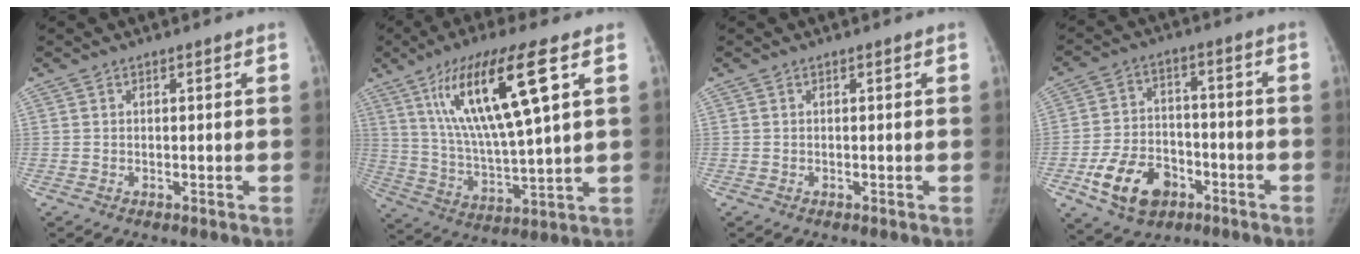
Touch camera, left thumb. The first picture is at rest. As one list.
[{"total": 18.9, "force": [7.8, 3.5, 16.9], "torque": [-0.315, -0.024, 0.141]}, {"total": 0.0}, {"total": 12.7, "force": [-5.9, 8.7, 7.1], "torque": [-0.105, 0.029, -0.096]}]